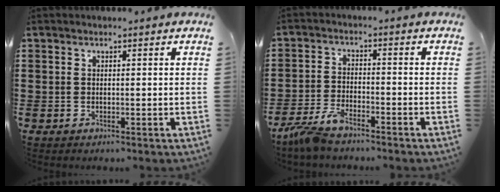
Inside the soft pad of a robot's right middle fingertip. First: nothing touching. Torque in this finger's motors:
{"motor_torque": [0.44, 0.29, 0.24, 0.11]}